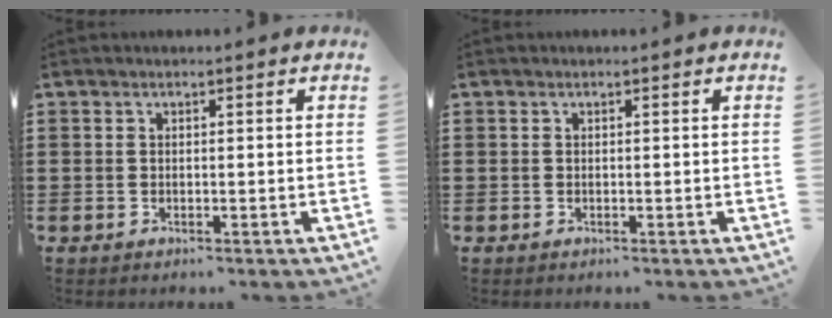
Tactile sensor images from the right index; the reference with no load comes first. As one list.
[{"total": 0.0}]